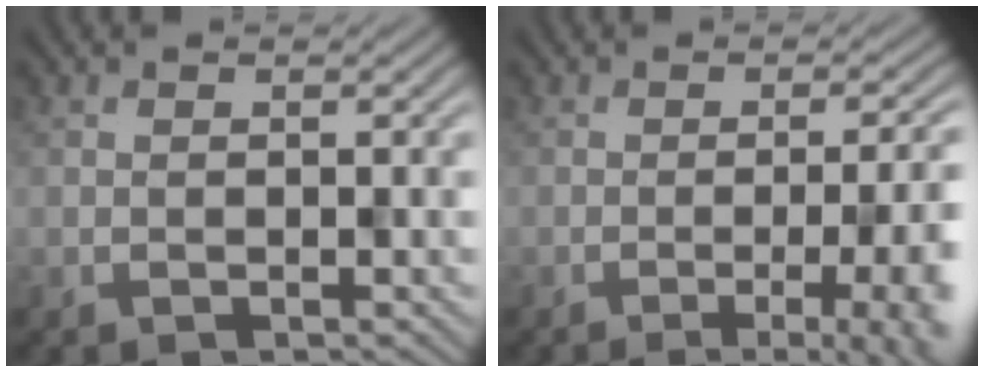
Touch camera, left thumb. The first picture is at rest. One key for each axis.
{"total": 10.6, "fx": -3.2, "fy": 4.0, "fz": 9.3, "tx": -0.080, "ty": 0.000, "tz": -0.040}